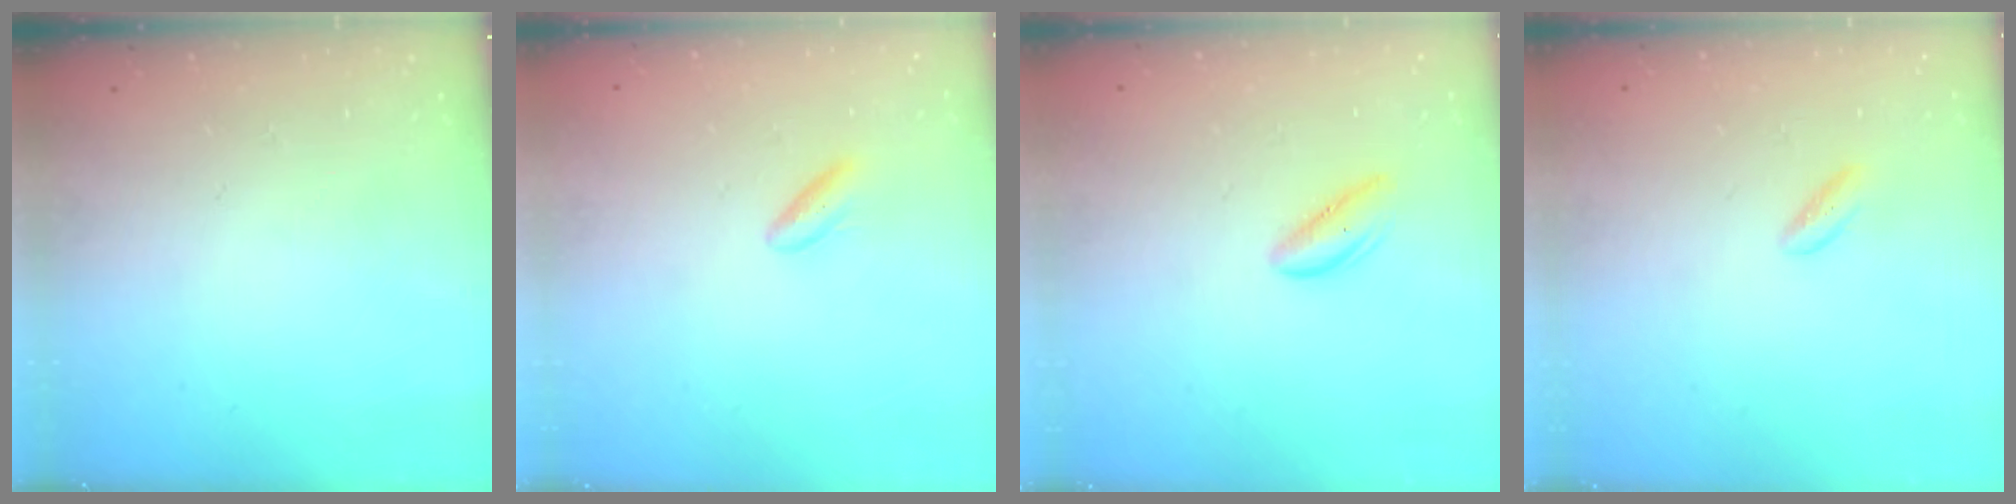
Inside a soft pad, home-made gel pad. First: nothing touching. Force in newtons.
{"total": 2.7, "press": 2.4, "slide": 1.1}
{"total": 1.8, "press": 1.7, "slide": 0.6}
{"total": 1.3, "press": 1.1, "slide": 0.7}